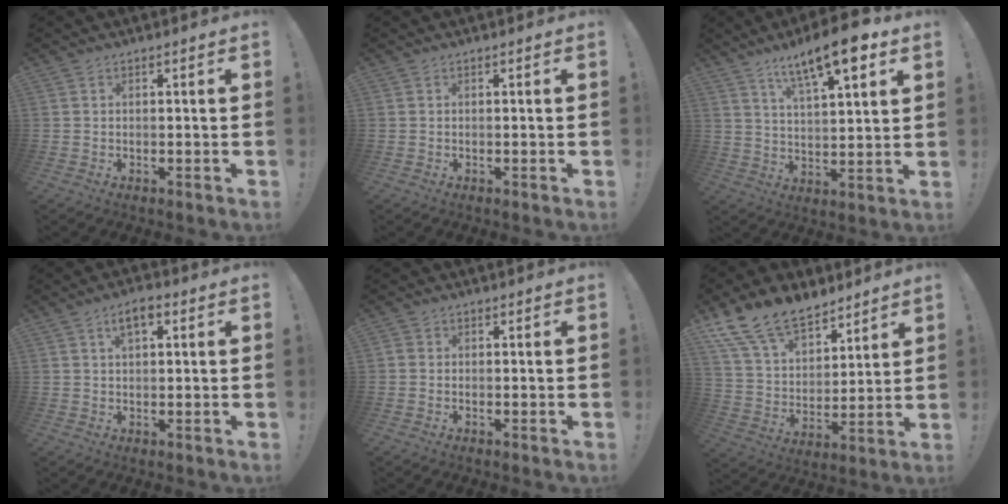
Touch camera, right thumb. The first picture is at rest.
{"total": 0.0}
{"total": 13.8, "force": [8.7, 3.5, 10.1], "torque": [-0.170, -0.039, 0.142]}
{"total": 4.6, "force": [1.7, 2.1, 3.7], "torque": [-0.051, 0.000, 0.025]}
{"total": 0.9, "force": [-0.5, 0.6, 0.3], "torque": [-0.007, 0.003, -0.008]}
{"total": 16.5, "force": [12.4, 8.7, 6.6], "torque": [-0.125, -0.086, 0.234]}